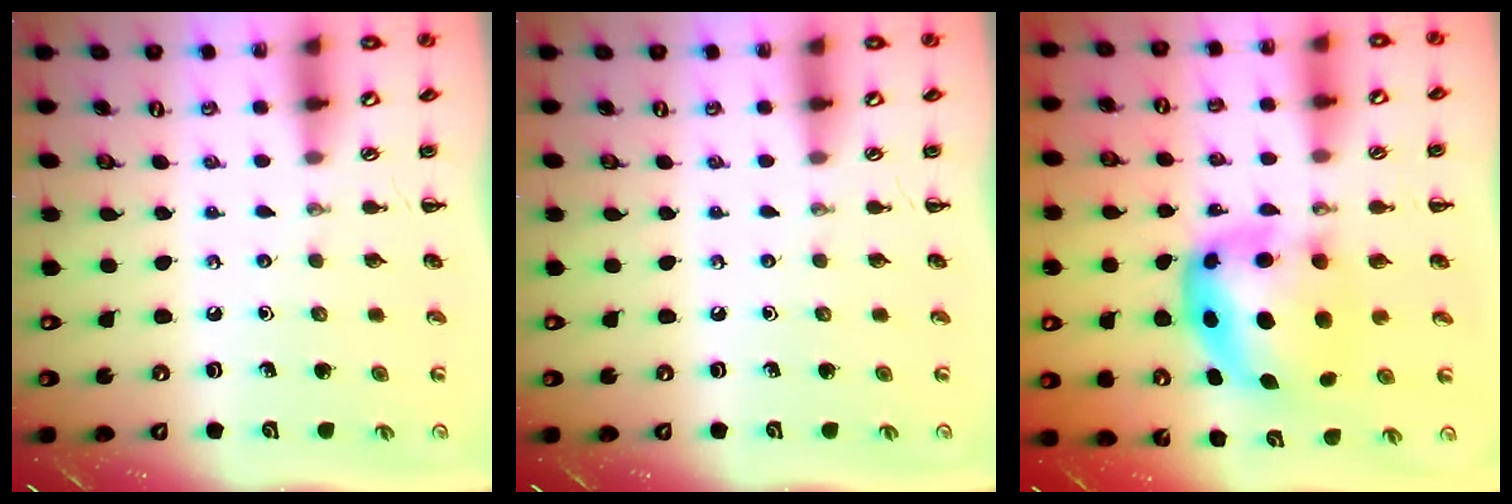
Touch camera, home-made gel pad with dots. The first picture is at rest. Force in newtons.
{"total": 0.0}
{"total": 7.5, "press": 7.3, "slide": 1.7}